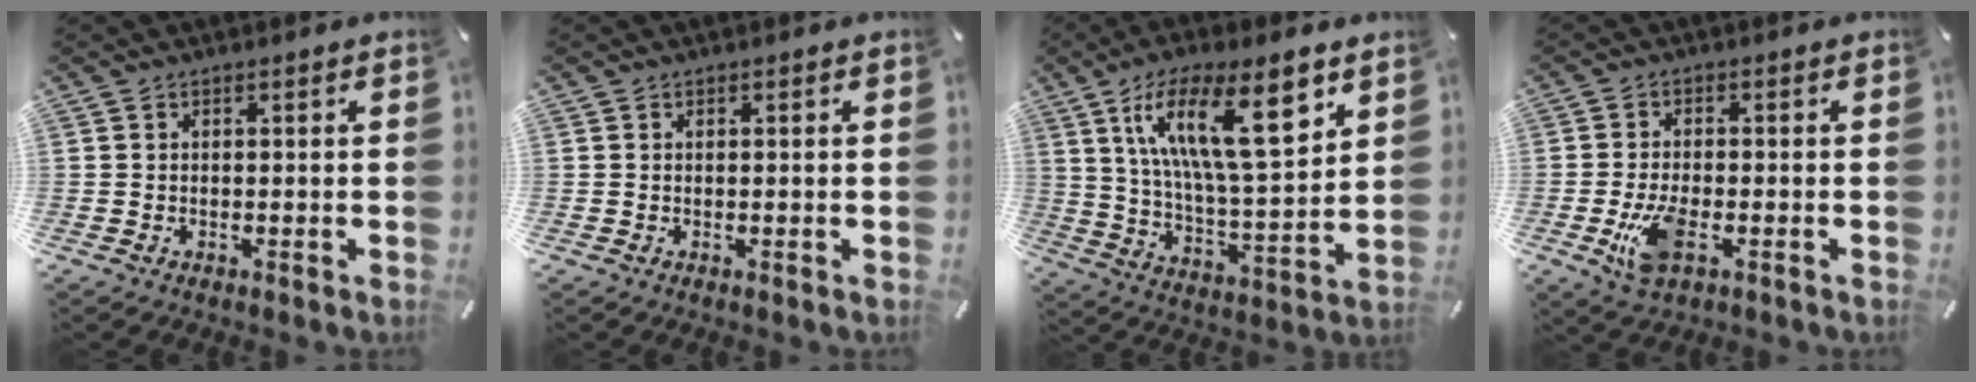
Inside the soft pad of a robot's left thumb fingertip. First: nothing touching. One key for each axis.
{"total": 0.0}
{"total": 20.6, "fx": 10.4, "fy": 7.0, "fz": 16.3, "tx": -0.287, "ty": -0.035, "tz": 0.166}
{"total": 7.3, "fx": -2.4, "fy": 3.5, "fz": 5.9, "tx": -0.134, "ty": -0.004, "tz": -0.041}